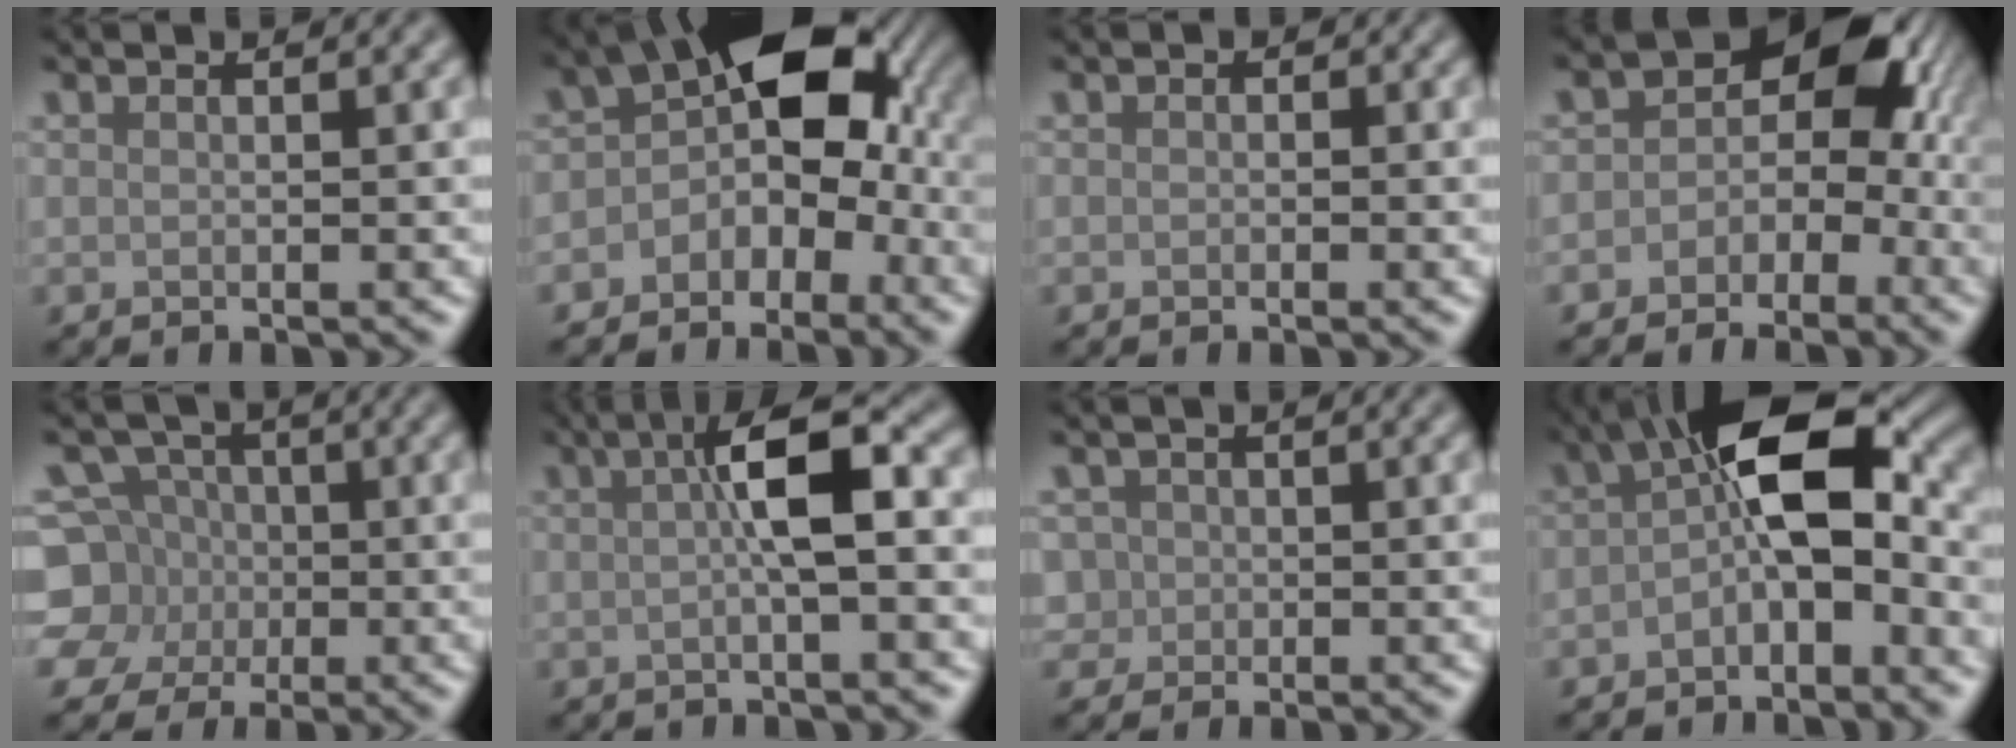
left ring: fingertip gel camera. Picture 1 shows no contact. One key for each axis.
{"total": 7.8, "fx": -1.3, "fy": 5.1, "fz": 5.7, "tx": -0.060, "ty": 0.022, "tz": -0.038}
{"total": 0.7, "fx": -0.5, "fy": 0.5, "fz": -0.2, "tx": 0.005, "ty": -0.003, "tz": -0.008}
{"total": 5.7, "fx": -1.4, "fy": 4.2, "fz": 3.5, "tx": -0.027, "ty": 0.006, "tz": -0.033}
{"total": 8.4, "fx": -2.0, "fy": 7.7, "fz": 2.5, "tx": -0.061, "ty": 0.020, "tz": -0.068}
{"total": 4.8, "fx": 0.3, "fy": 0.8, "fz": 4.7, "tx": -0.080, "ty": 0.016, "tz": 0.002}
{"total": 1.8, "fx": -0.4, "fy": 1.7, "fz": -0.1, "tx": -0.001, "ty": 0.003, "tz": 0.004}
{"total": 7.6, "fx": -1.1, "fy": 3.1, "fz": 6.8, "tx": -0.117, "ty": 0.022, "tz": -0.030}